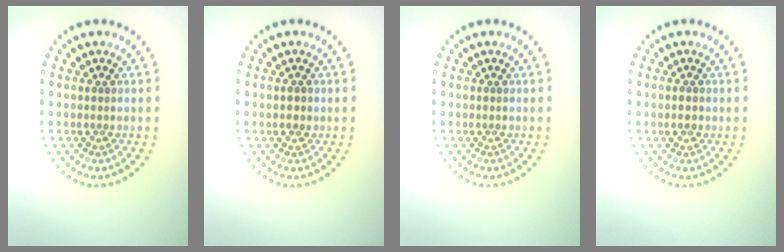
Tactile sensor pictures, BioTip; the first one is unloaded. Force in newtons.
{"total": 0.9, "press": 0.9, "slide": 0.3}
{"total": 0.0}
{"total": 1.0, "press": 1.0, "slide": 0.2}